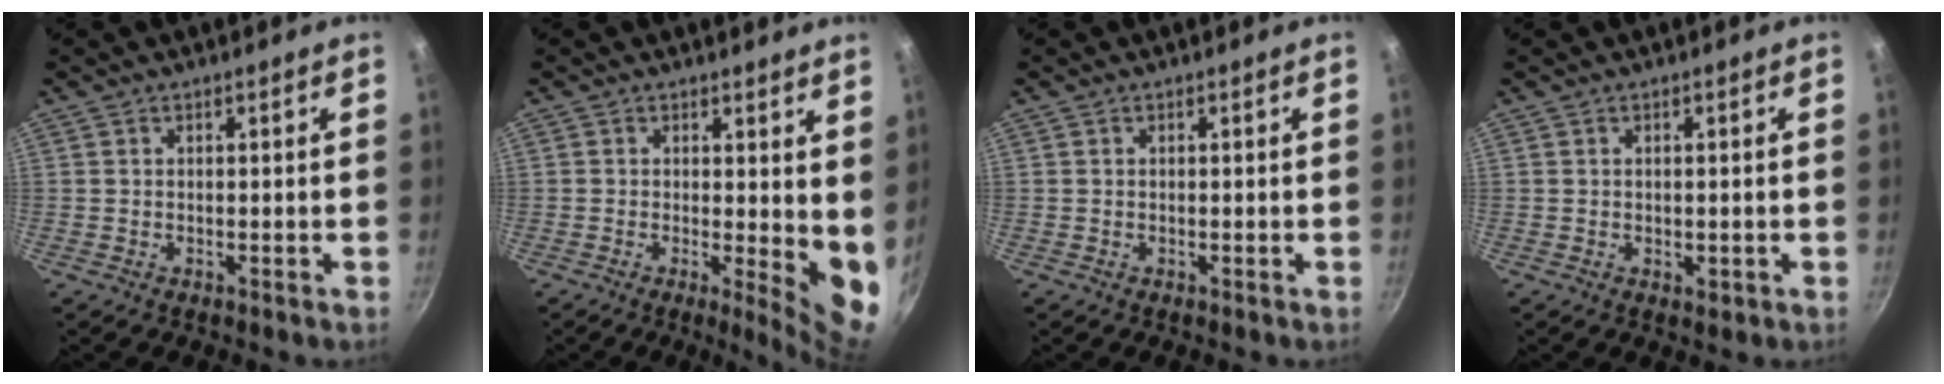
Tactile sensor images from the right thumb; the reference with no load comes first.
{"total": 7.4, "force": [0.7, 2.6, 6.8], "torque": [-0.081, -0.025, 0.009]}
{"total": 0.0}
{"total": 2.1, "force": [0.0, 1.3, 1.6], "torque": [-0.022, -0.007, 0.002]}